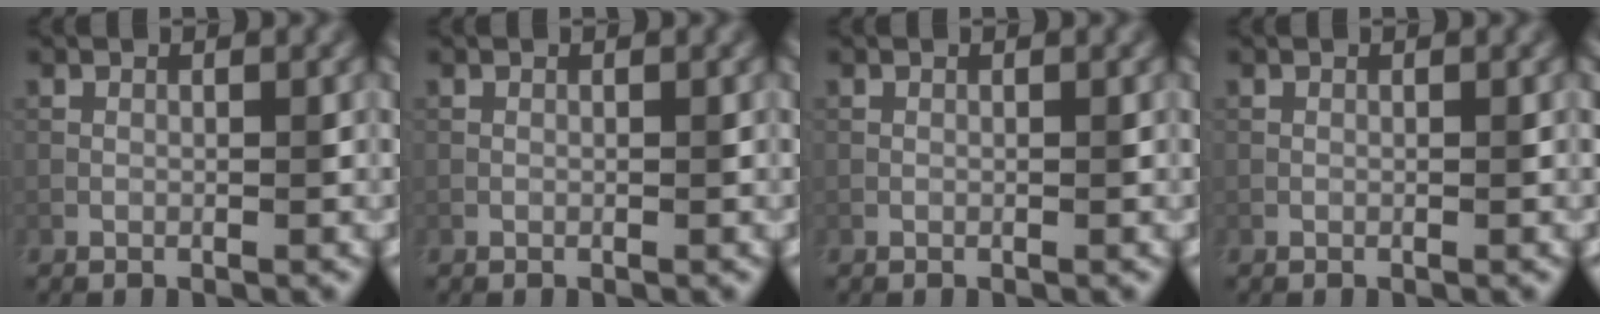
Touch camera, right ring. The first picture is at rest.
{"total": 0.0}
{"total": 0.0}
{"total": 0.0}